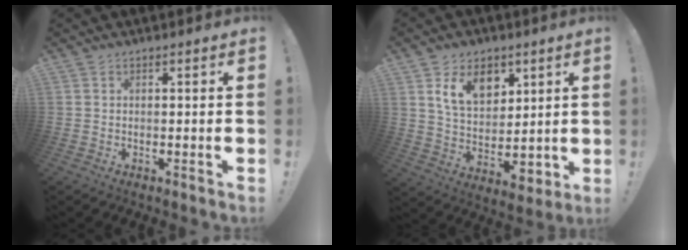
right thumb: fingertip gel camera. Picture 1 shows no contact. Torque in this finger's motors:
{"motor_torque": [0.44, 1.51, 0.09, 0.19, 0.12]}